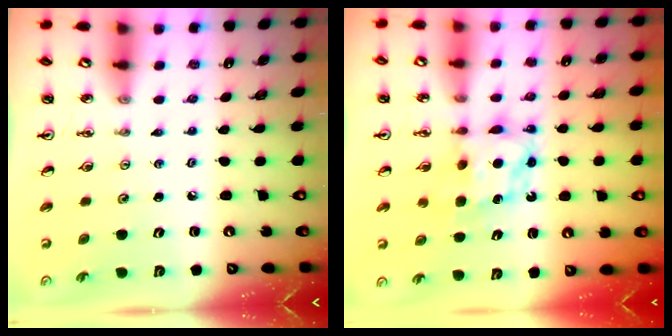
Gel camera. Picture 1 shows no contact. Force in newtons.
{"total": 6.9, "press": 6.9, "slide": 0.4}